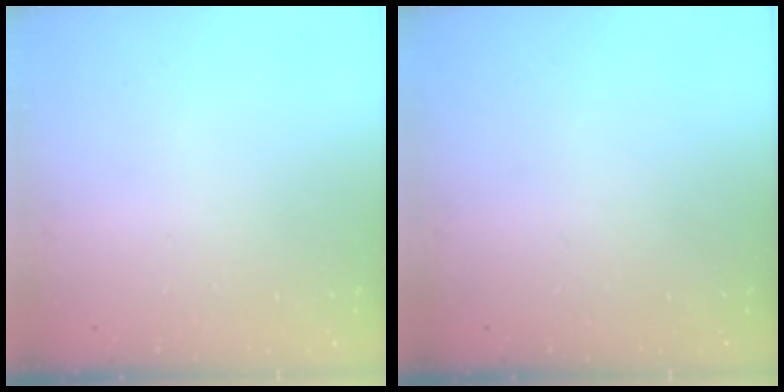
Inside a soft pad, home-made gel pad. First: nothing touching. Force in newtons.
{"total": 0.0}